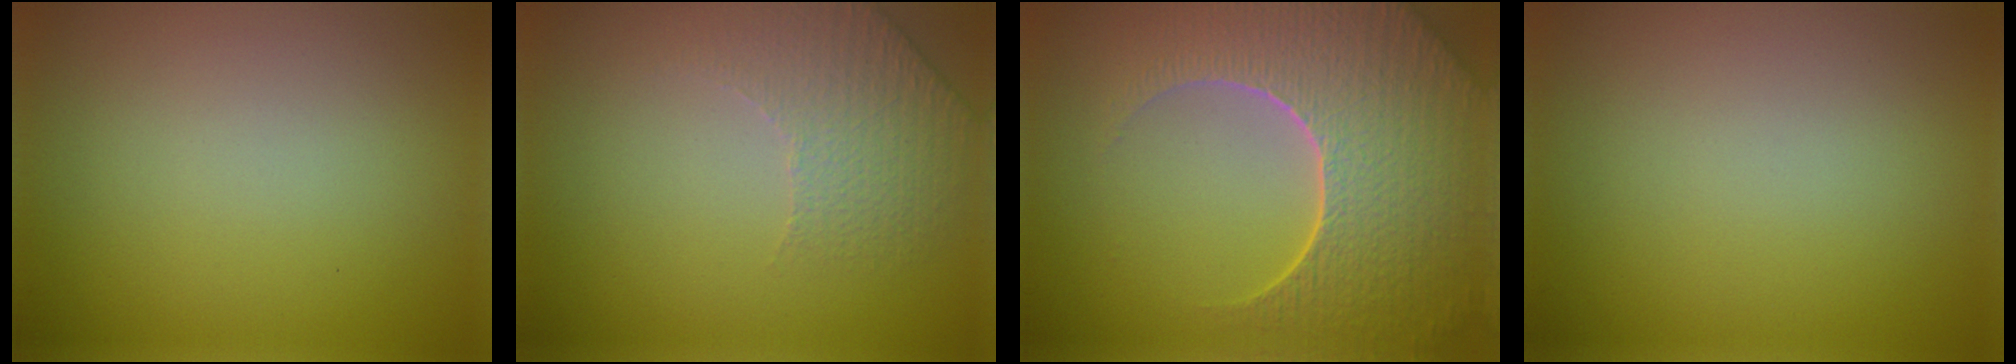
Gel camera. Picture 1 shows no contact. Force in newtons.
{"total": 1.9, "press": 1.6, "slide": 1.0}
{"total": 9.3, "press": 6.7, "slide": 6.5}
{"total": 0.0}